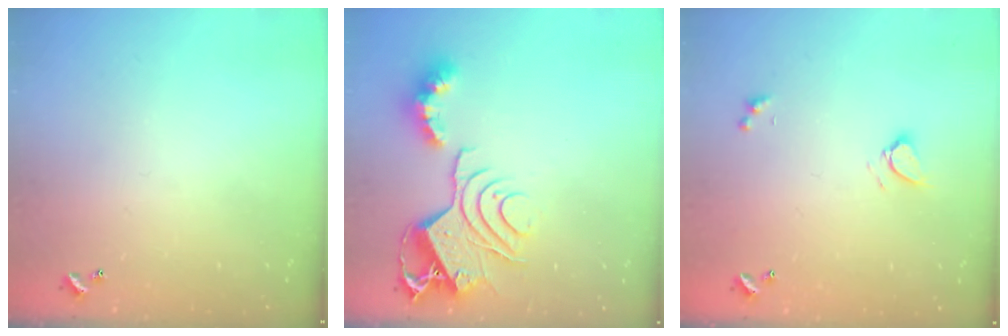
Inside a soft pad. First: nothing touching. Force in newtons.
{"total": 13.0, "press": 12.9, "slide": 1.4}
{"total": 2.6, "press": 2.6, "slide": 0.4}